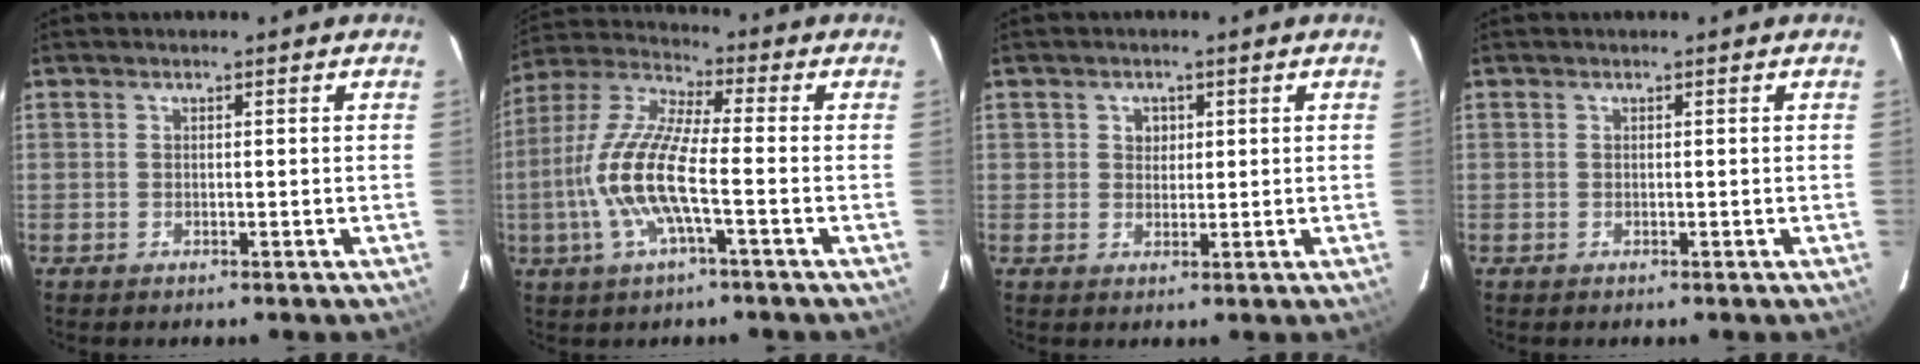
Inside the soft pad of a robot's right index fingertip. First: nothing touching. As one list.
[{"total": 13.2, "force": [-3.3, 2.5, 12.6], "torque": [-0.269, 0.000, -0.070]}, {"total": 2.4, "force": [0.7, 2.2, 0.5], "torque": [-0.001, 0.010, 0.013]}, {"total": 0.0}]